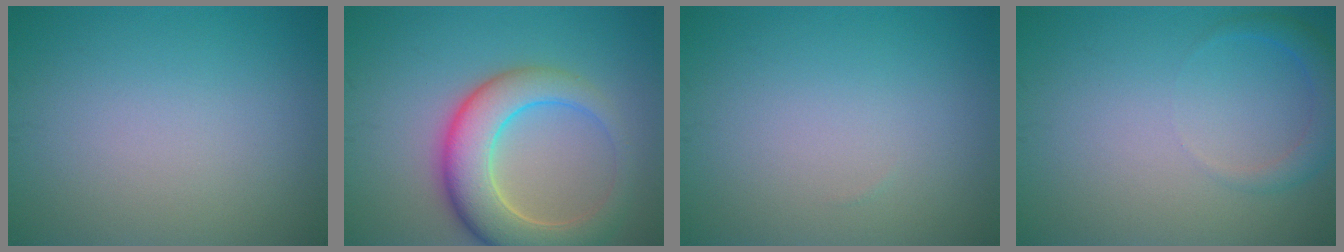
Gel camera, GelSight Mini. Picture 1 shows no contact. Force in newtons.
{"total": 7.5, "press": 7.5, "slide": 0.6}
{"total": 0.0}
{"total": 2.2, "press": 2.2, "slide": 0.2}